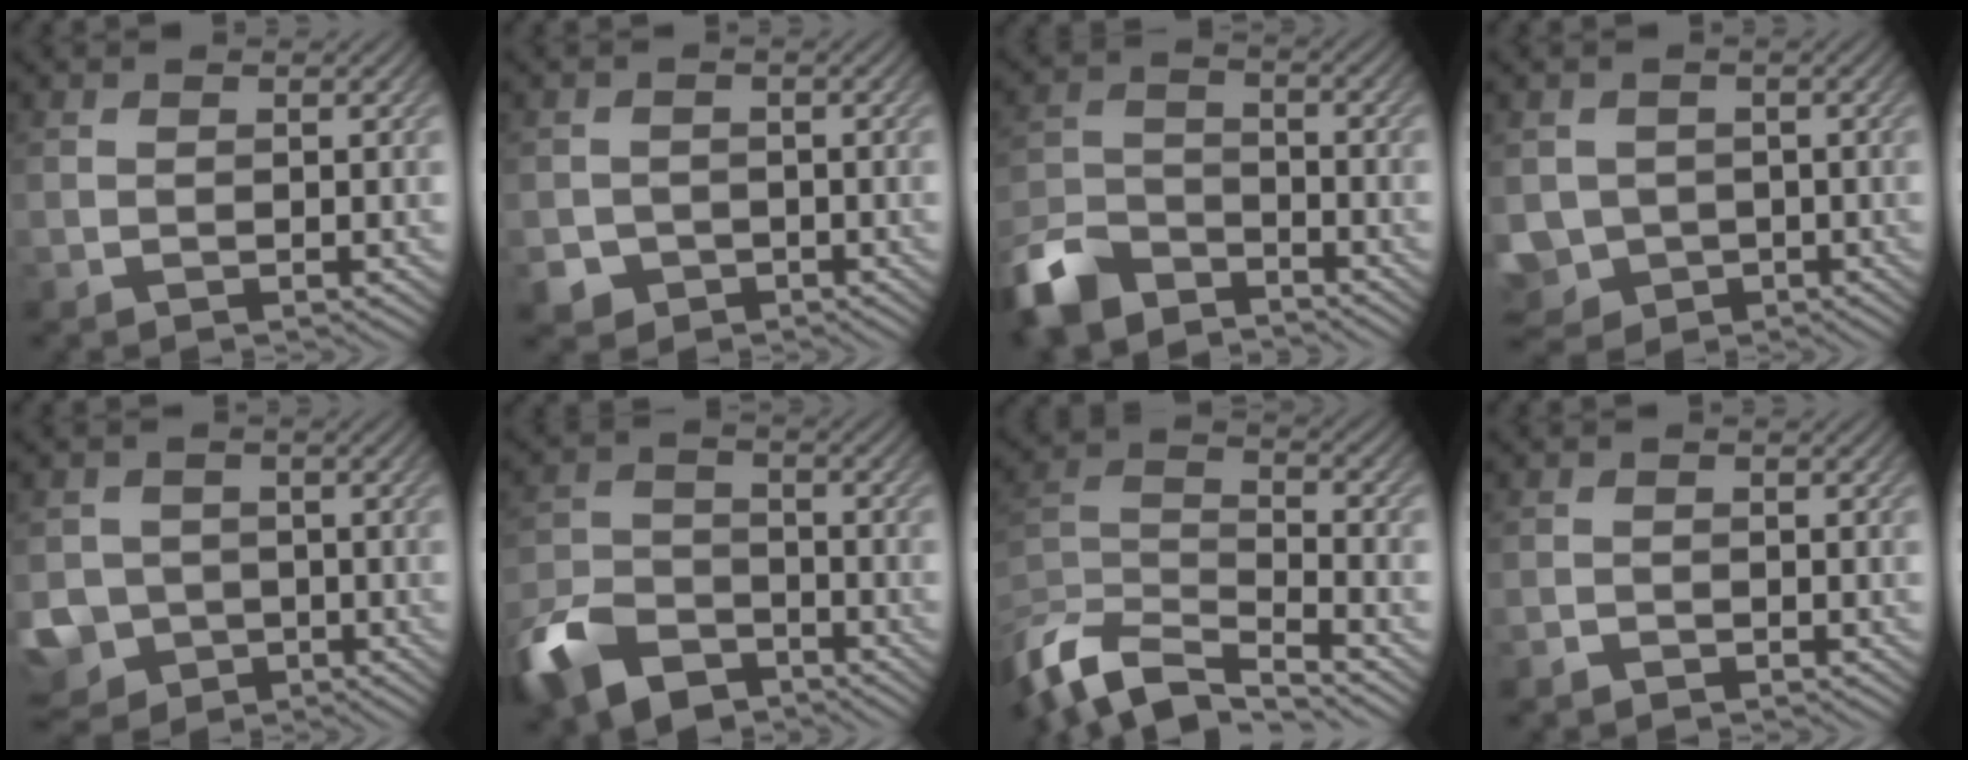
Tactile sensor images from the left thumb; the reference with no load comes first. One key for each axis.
{"total": 3.1, "fx": -1.7, "fy": 2.5, "fz": 0.6, "tx": -0.011, "ty": -0.006, "tz": -0.033}
{"total": 8.9, "fx": -7.4, "fy": 3.7, "fz": 3.3, "tx": -0.082, "ty": -0.008, "tz": -0.159}
{"total": 5.3, "fx": -1.5, "fy": 4.7, "fz": 1.7, "tx": -0.056, "ty": -0.029, "tz": -0.029}
{"total": 7.5, "fx": -3.2, "fy": 6.5, "fz": 2.0, "tx": -0.057, "ty": -0.028, "tz": -0.070}
{"total": 10.2, "fx": -6.9, "fy": 5.6, "fz": 5.0, "tx": -0.121, "ty": -0.017, "tz": -0.144}
{"total": 9.6, "fx": -7.3, "fy": 3.2, "fz": 5.4, "tx": -0.129, "ty": -0.022, "tz": -0.144}
{"total": 1.2, "fx": -1.1, "fy": 0.3, "fz": 0.2, "tx": -0.003, "ty": -0.002, "tz": -0.024}